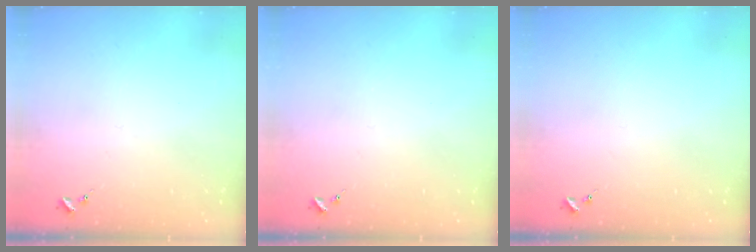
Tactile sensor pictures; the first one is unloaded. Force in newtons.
{"total": 0.0}
{"total": 0.0}